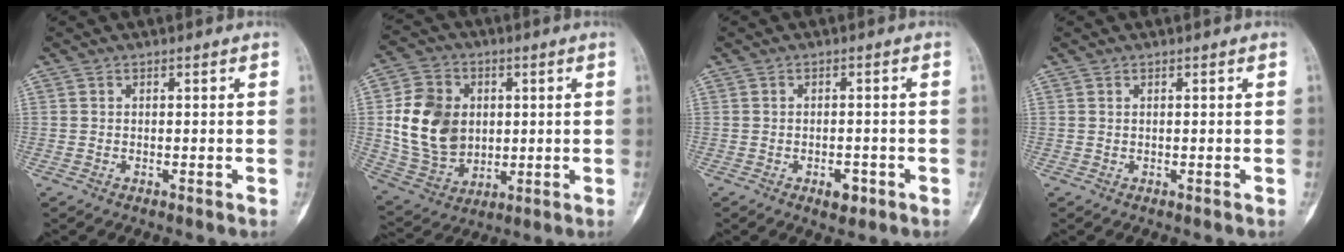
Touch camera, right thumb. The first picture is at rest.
{"total": 15.2, "force": [1.4, 12.0, 9.2], "torque": [-0.143, -0.001, 0.038]}
{"total": 3.3, "force": [-1.6, 1.7, 2.2], "torque": [-0.023, 0.006, -0.020]}
{"total": 0.0}